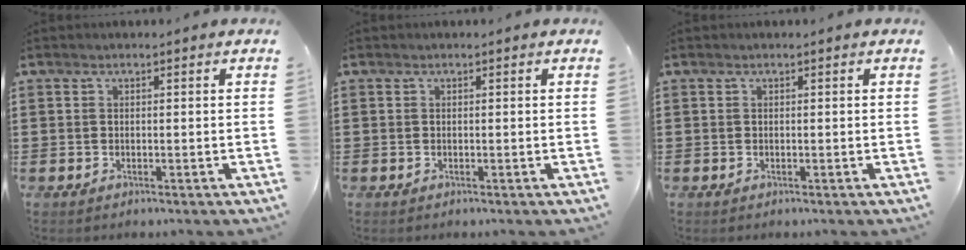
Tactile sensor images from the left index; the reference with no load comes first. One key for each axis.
{"total": 0.0}
{"total": 0.0}